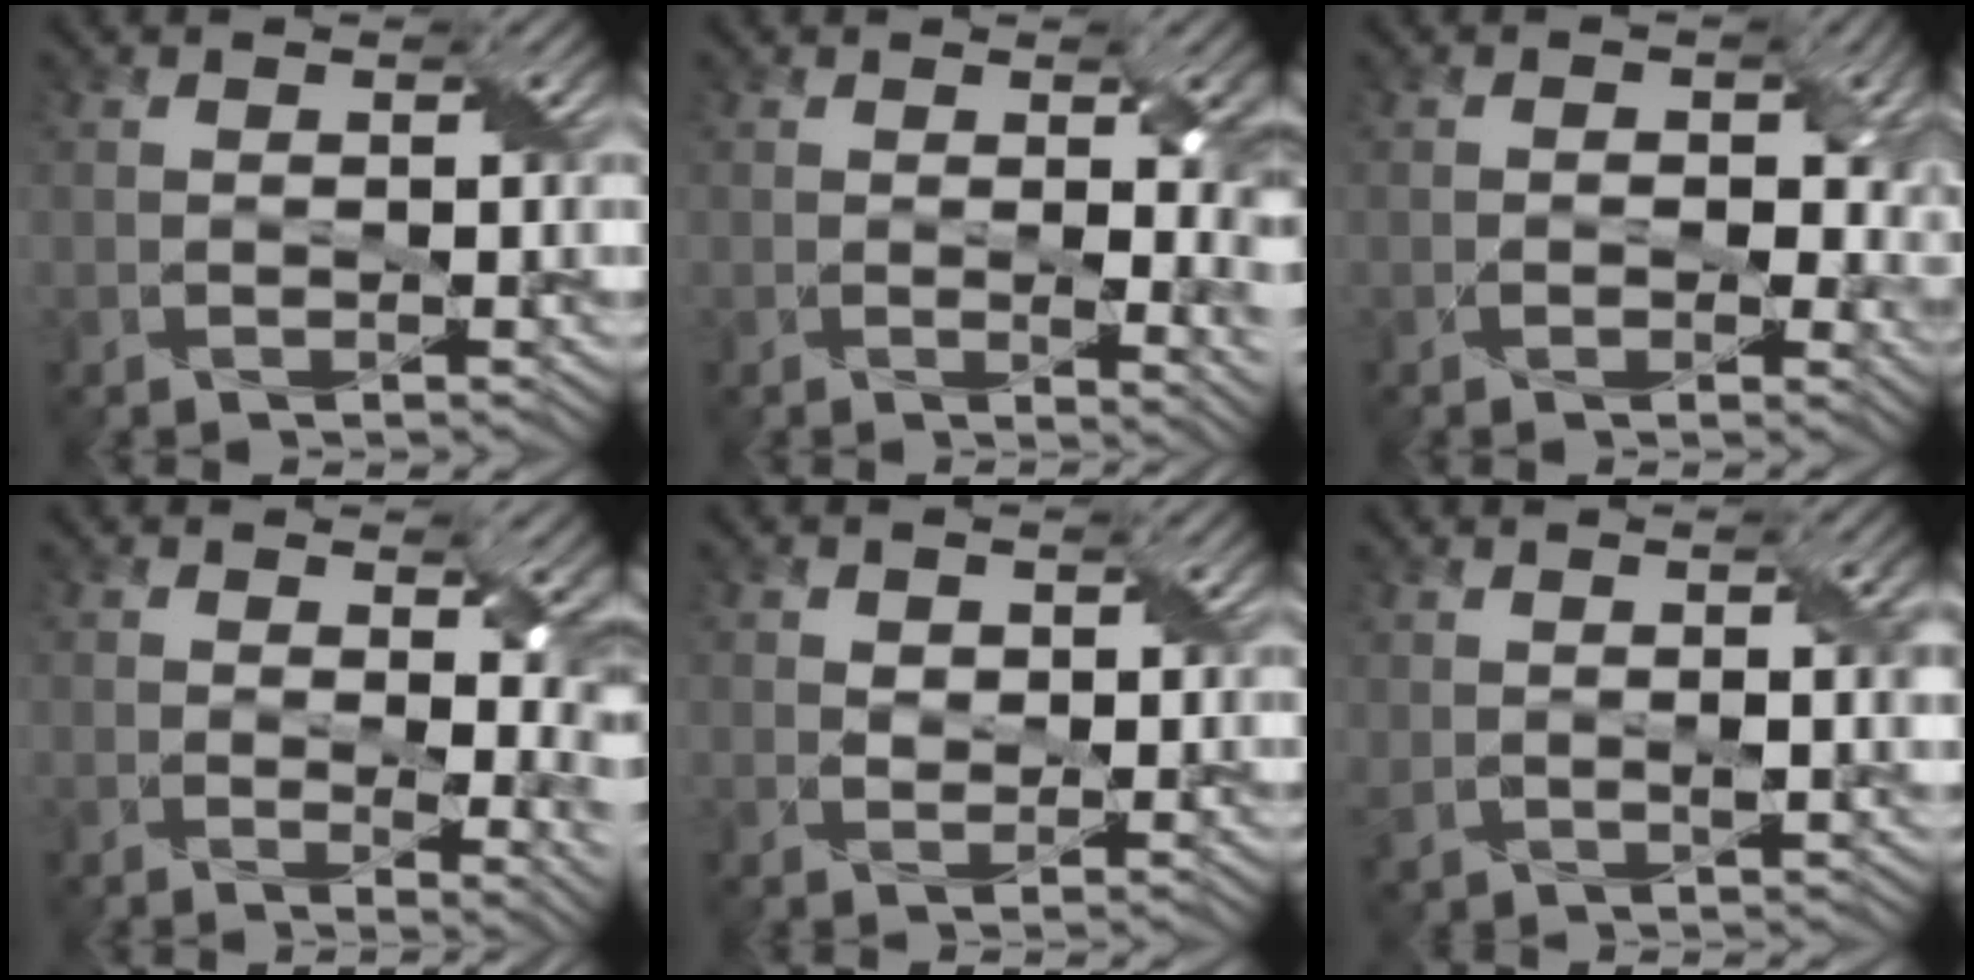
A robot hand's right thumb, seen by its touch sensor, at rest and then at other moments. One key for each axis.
{"total": 5.9, "fx": 0.6, "fy": 2.2, "fz": 5.5, "tx": -0.074, "ty": -0.010, "tz": 0.020}
{"total": 4.8, "fx": -0.3, "fy": 3.2, "fz": 3.5, "tx": -0.039, "ty": -0.011, "tz": 0.000}
{"total": 7.4, "fx": 1.9, "fy": 3.8, "fz": 6.0, "tx": -0.076, "ty": -0.021, "tz": 0.047}
{"total": 1.8, "fx": 1.1, "fy": 1.3, "fz": 0.6, "tx": -0.021, "ty": -0.001, "tz": 0.019}
{"total": 4.8, "fx": 1.3, "fy": 1.9, "fz": 4.2, "tx": -0.084, "ty": 0.001, "tz": 0.026}